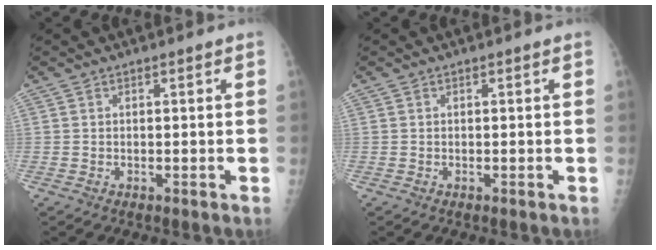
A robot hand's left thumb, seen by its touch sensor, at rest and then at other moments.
{"total": 0.0}